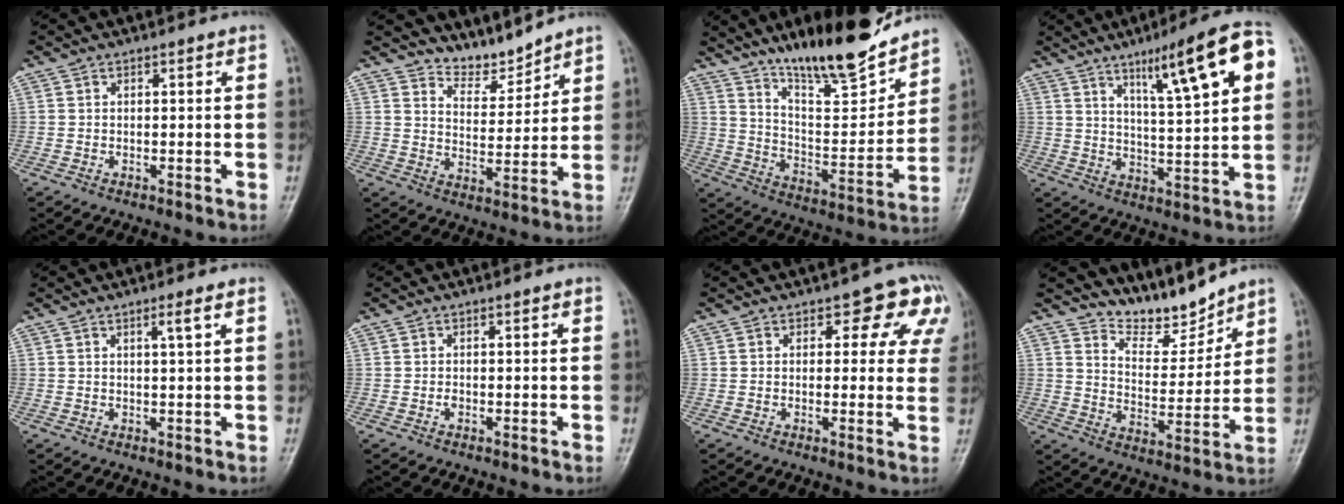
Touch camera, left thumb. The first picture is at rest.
{"total": 5.7, "force": [5.4, 1.7, 0.0], "torque": [0.021, -0.054, 0.106]}
{"total": 18.5, "force": [14.8, 4.3, 10.3], "torque": [-0.126, -0.091, 0.247]}
{"total": 15.9, "force": [6.9, 2.7, 14.0], "torque": [-0.202, -0.017, 0.106]}
{"total": 2.2, "force": [1.1, -0.1, 1.9], "torque": [-0.035, -0.006, 0.020]}
{"total": 0.9, "force": [0.0, 0.6, 0.6], "torque": [-0.004, 0.002, -0.003]}
{"total": 8.3, "force": [3.9, 5.0, 5.5], "torque": [-0.007, -0.007, 0.035]}
{"total": 8.6, "force": [8.2, 2.3, 1.4], "torque": [0.004, -0.069, 0.153]}